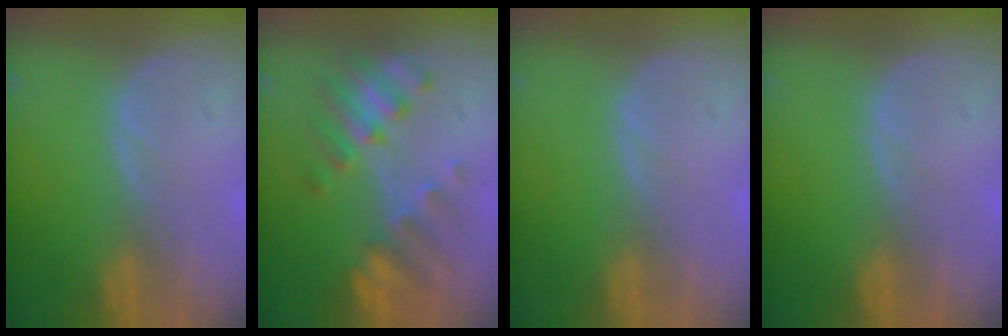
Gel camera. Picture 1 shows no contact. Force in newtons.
{"total": 7.6, "press": 7.5, "slide": 1.1}
{"total": 0.0}
{"total": 0.0}